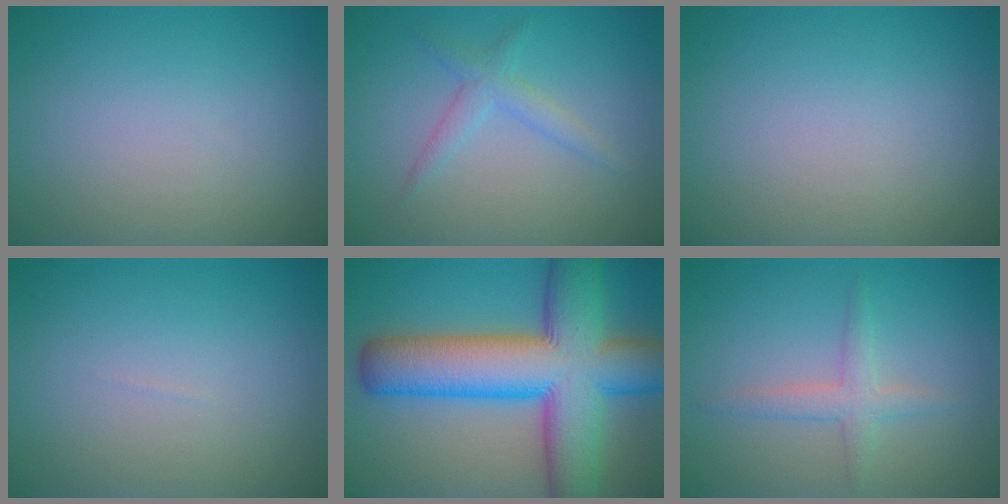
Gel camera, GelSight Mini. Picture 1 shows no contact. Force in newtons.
{"total": 2.0, "press": 2.0, "slide": 0.2}
{"total": 0.0}
{"total": 0.0}
{"total": 14.5, "press": 14.5, "slide": 0.4}
{"total": 2.2, "press": 2.2, "slide": 0.1}